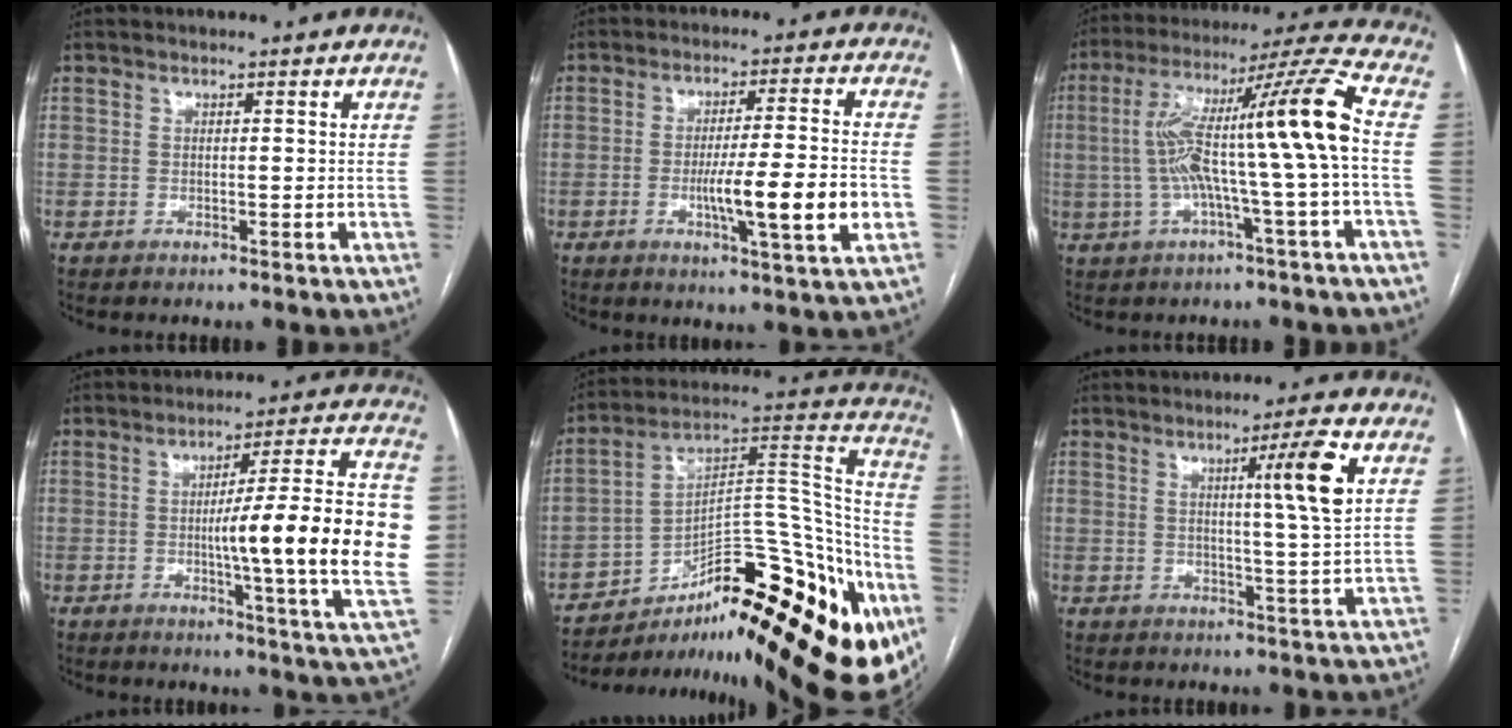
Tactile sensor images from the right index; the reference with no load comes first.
{"total": 11.5, "force": [-2.7, -0.3, 11.2], "torque": [-0.179, -0.011, -0.046]}
{"total": 16.1, "force": [-0.7, -1.2, 16.0], "torque": [-0.277, 0.037, -0.018]}
{"total": 19.6, "force": [-1.3, -0.4, 19.6], "torque": [-0.236, 0.007, -0.023]}
{"total": 33.8, "force": [-18.8, 9.8, 26.4], "torque": [-0.299, 0.015, -0.267]}
{"total": 7.6, "force": [2.5, -1.5, 7.0], "torque": [-0.109, -0.006, 0.040]}